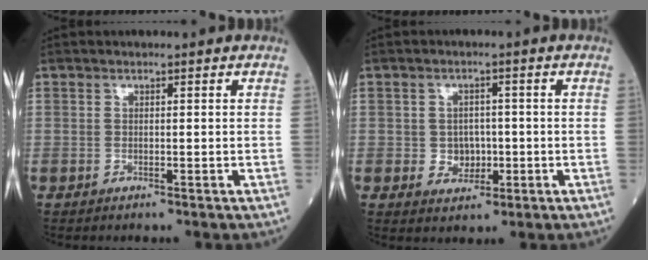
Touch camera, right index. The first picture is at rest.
{"total": 3.7, "force": [-0.5, 3.2, 1.8], "torque": [-0.020, 0.007, -0.002]}